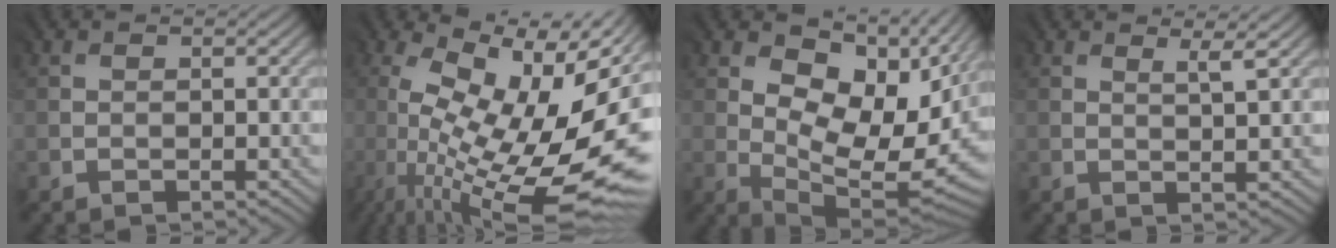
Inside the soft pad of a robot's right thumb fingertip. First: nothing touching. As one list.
[{"total": 17.5, "force": [-2.7, 6.7, 16.0], "torque": [-0.231, -0.010, -0.040]}, {"total": 15.9, "force": [3.3, 9.0, 12.8], "torque": [-0.192, -0.007, 0.082]}, {"total": 2.0, "force": [1.2, 0.0, 1.6], "torque": [-0.022, -0.002, 0.025]}]